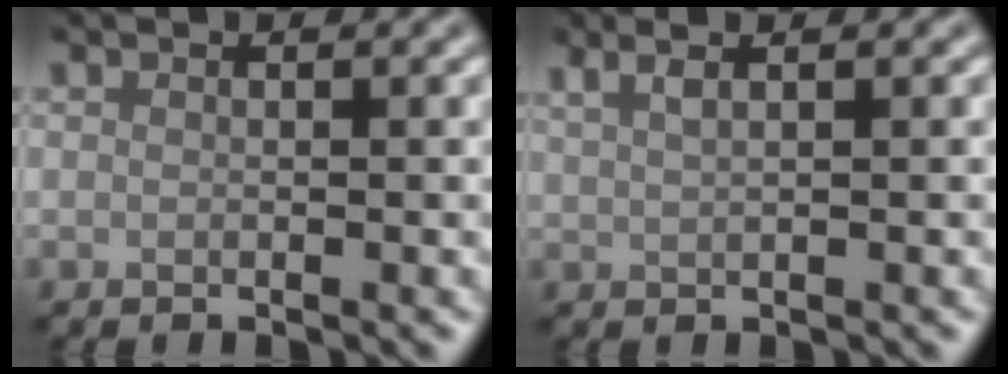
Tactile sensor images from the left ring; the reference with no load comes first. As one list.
[{"total": 3.0, "force": [2.0, 1.1, 2.0], "torque": [-0.021, 0.010, 0.012]}]